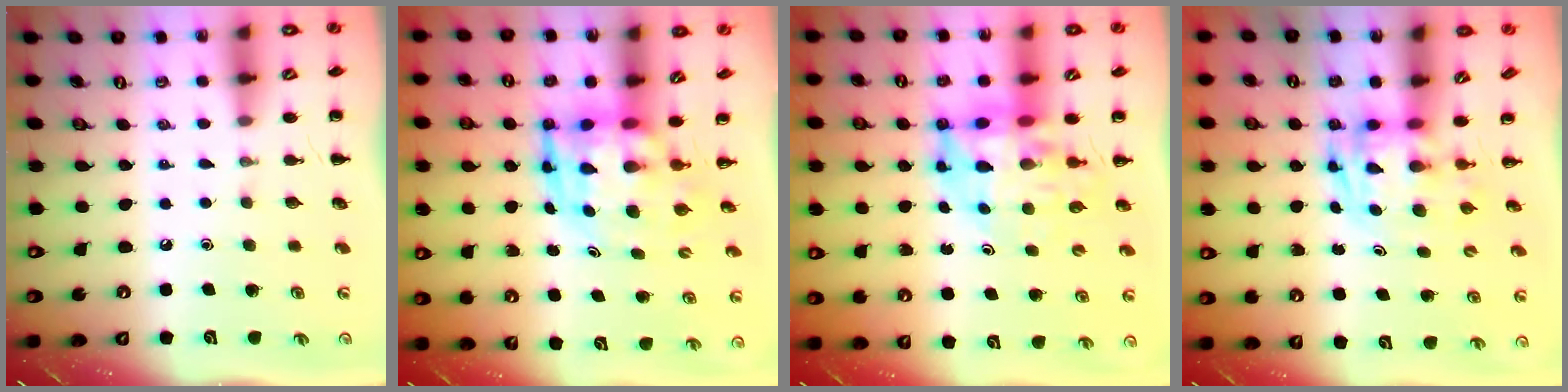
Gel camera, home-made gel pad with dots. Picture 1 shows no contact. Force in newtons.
{"total": 6.2, "press": 5.9, "slide": 1.9}
{"total": 10.7, "press": 10.2, "slide": 3.2}
{"total": 2.7, "press": 2.6, "slide": 0.5}